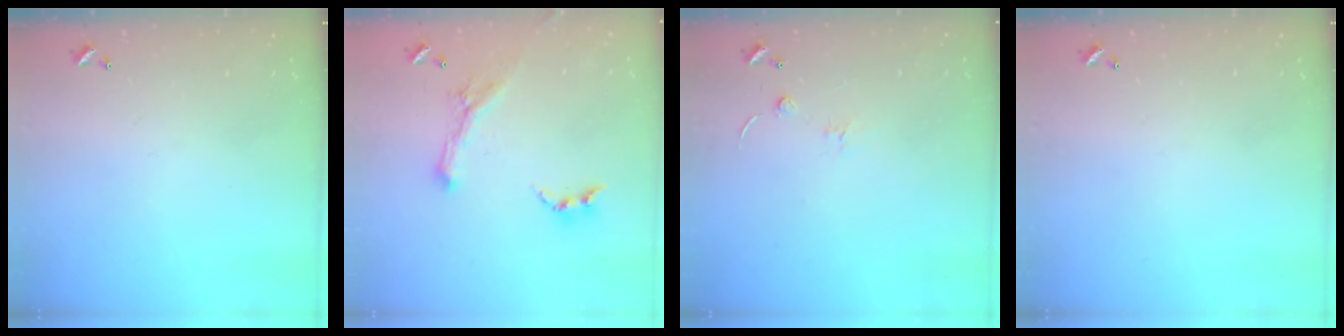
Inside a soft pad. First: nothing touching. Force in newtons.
{"total": 1.8, "press": 1.7, "slide": 0.4}
{"total": 1.3, "press": 1.2, "slide": 0.5}
{"total": 0.0}